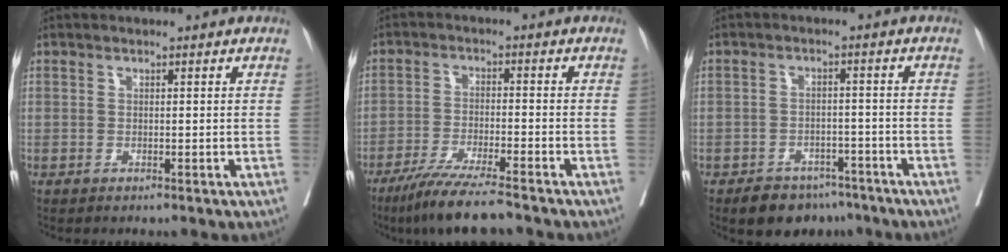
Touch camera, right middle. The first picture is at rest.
{"total": 8.9, "force": [-7.2, -0.1, 5.2], "torque": [-0.086, -0.027, -0.126]}
{"total": 6.9, "force": [-5.4, 3.9, 1.8], "torque": [-0.015, 0.008, -0.078]}